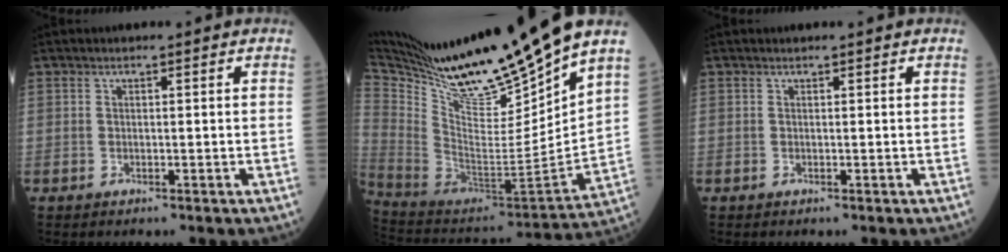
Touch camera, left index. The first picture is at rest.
{"total": 25.4, "force": [20.9, -0.1, 14.4], "torque": [-0.249, -0.050, 0.367]}
{"total": 0.0}